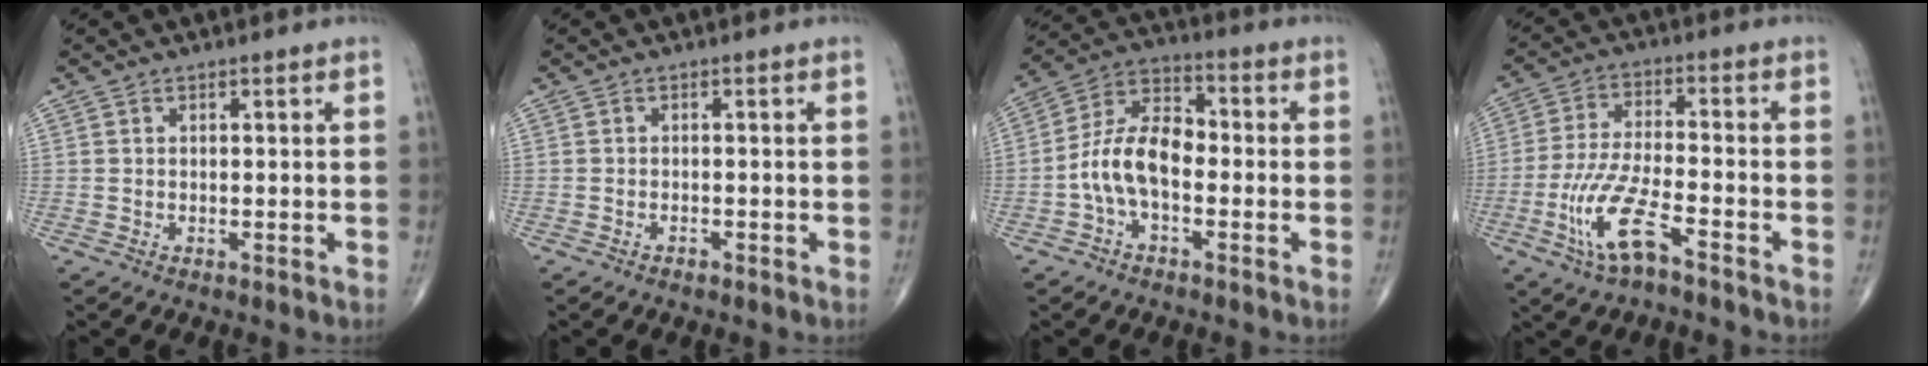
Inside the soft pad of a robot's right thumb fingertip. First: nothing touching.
{"total": 0.7, "force": [-0.6, 0.4, 0.3], "torque": [-0.007, 0.002, -0.011]}
{"total": 10.7, "force": [-2.1, 6.0, 8.6], "torque": [-0.155, 0.041, -0.051]}
{"total": 10.8, "force": [-5.6, 2.9, 8.7], "torque": [-0.195, 0.024, -0.105]}